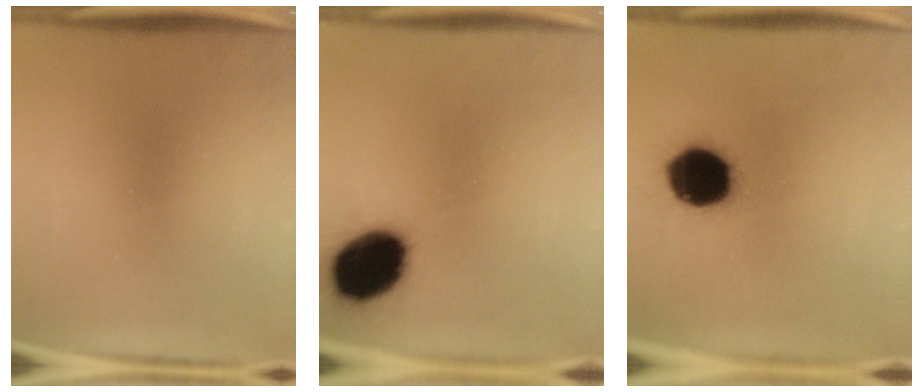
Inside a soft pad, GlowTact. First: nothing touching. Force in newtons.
{"total": 16.8}
{"total": 18.3}